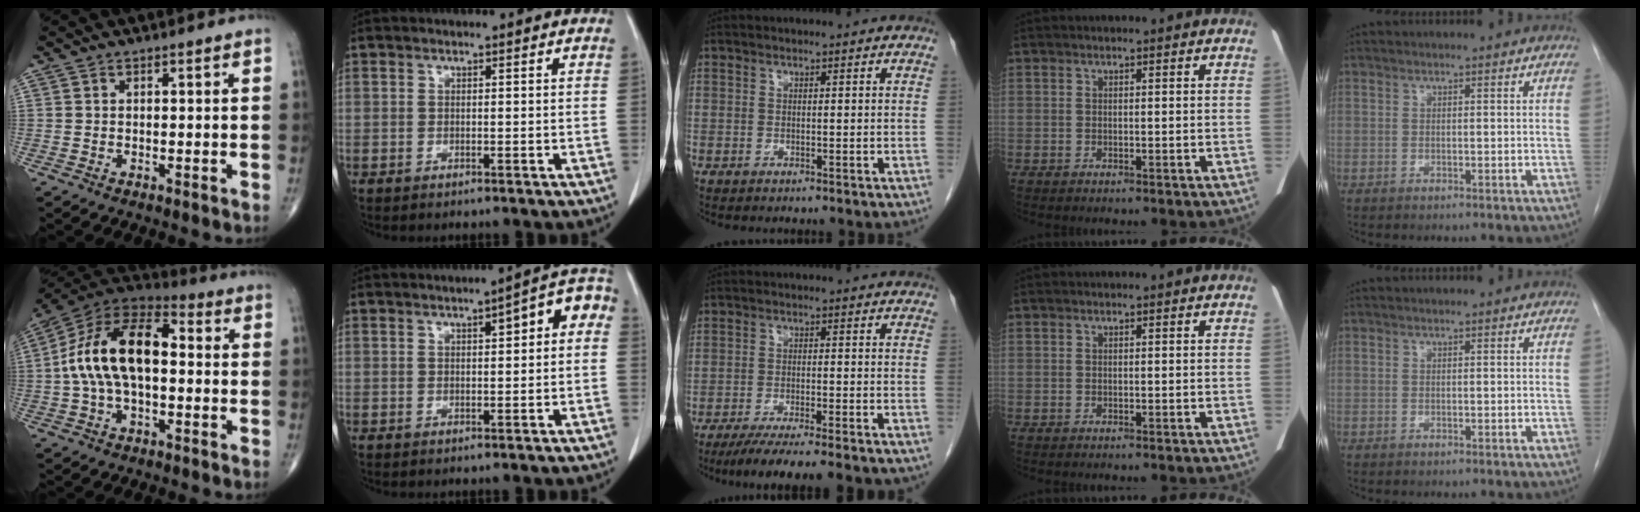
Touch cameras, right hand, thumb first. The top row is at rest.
{"thumb": {"total": 17.5, "force": [0.3, 9.5, 14.8], "torque": [-0.269, 0.043, -0.006]}, "index": {"total": 6.0, "force": [1.2, 1.6, 5.6], "torque": [-0.066, 0.028, 0.007]}, "middle": {"total": 9.6, "force": [-7.4, 0.4, 6.1], "torque": [-0.082, -0.018, -0.111]}}